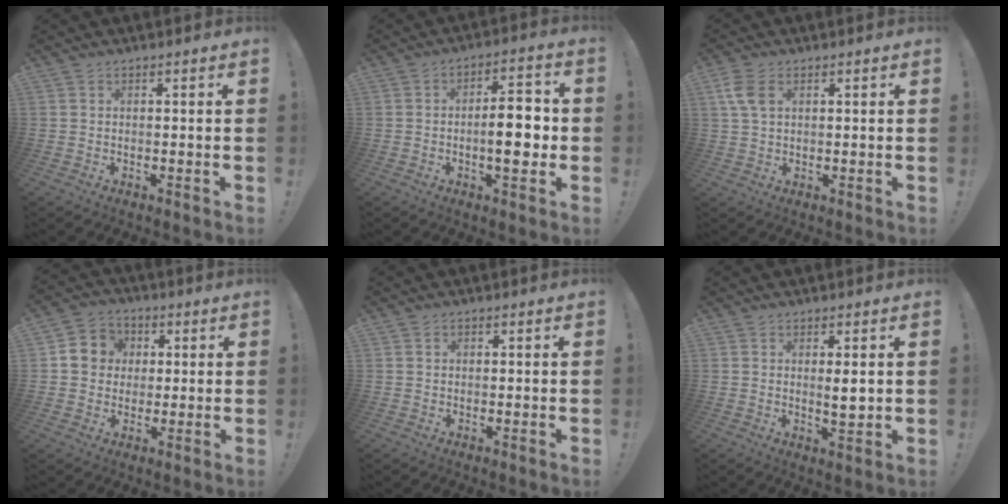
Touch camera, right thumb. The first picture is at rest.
{"total": 10.8, "force": [-1.4, 4.0, 10.0], "torque": [-0.133, 0.009, -0.028]}
{"total": 6.2, "force": [2.0, 3.7, 4.5], "torque": [-0.093, -0.001, 0.037]}
{"total": 8.7, "force": [1.0, 8.3, 2.4], "torque": [-0.032, 0.008, 0.026]}
{"total": 0.6, "force": [0.2, 0.5, 0.2], "torque": [-0.006, 0.004, 0.005]}
{"total": 3.8, "force": [0.8, 0.6, 3.7], "torque": [-0.047, -0.016, 0.008]}